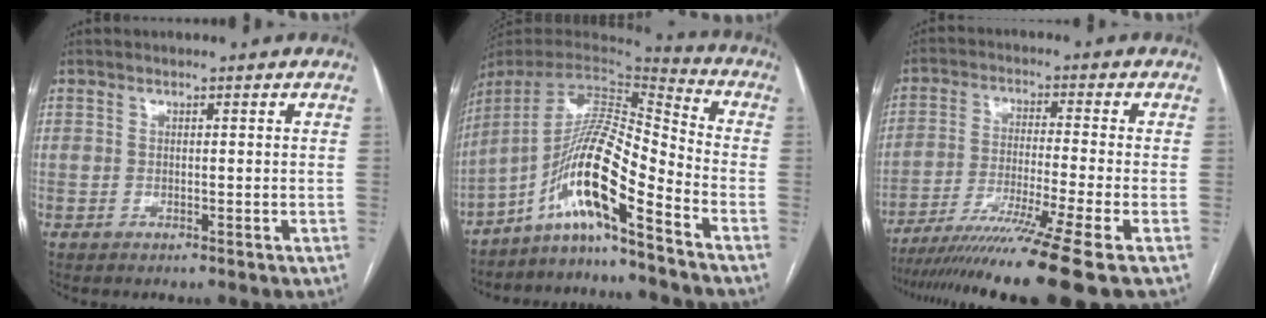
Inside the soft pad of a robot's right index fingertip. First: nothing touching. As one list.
[{"total": 13.7, "force": [-8.6, -0.2, 10.7], "torque": [-0.193, 0.020, -0.157]}, {"total": 15.9, "force": [-12.0, -3.1, 9.9], "torque": [-0.157, -0.048, -0.197]}]